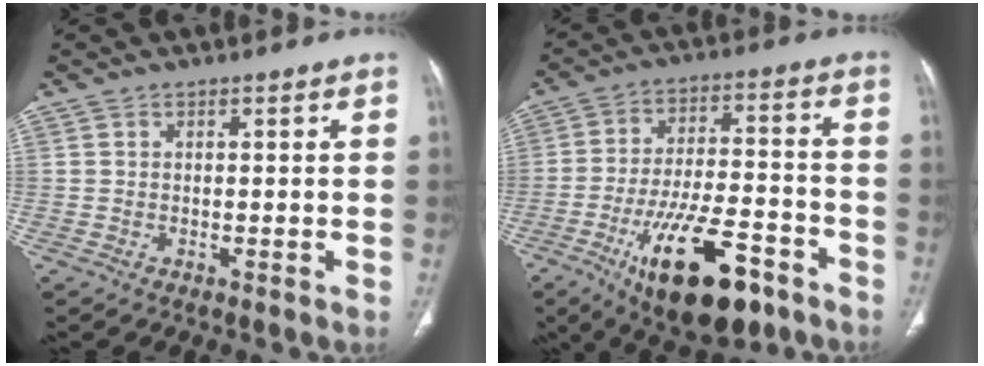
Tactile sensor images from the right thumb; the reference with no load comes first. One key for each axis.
{"total": 19.1, "fx": -10.1, "fy": 7.9, "fz": 14.2, "tx": -0.228, "ty": 0.049, "tz": -0.153}